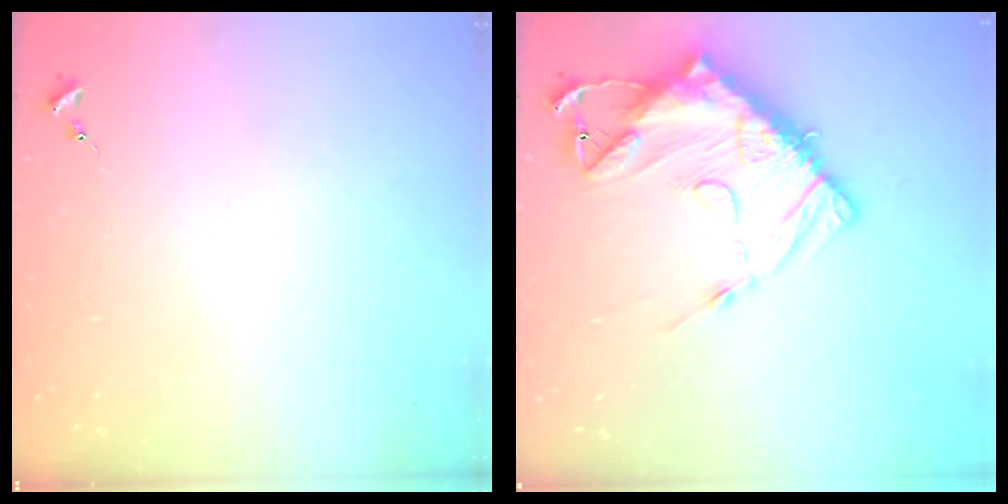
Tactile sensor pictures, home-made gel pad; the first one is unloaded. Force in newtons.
{"total": 16.9, "press": 16.8, "slide": 1.8}